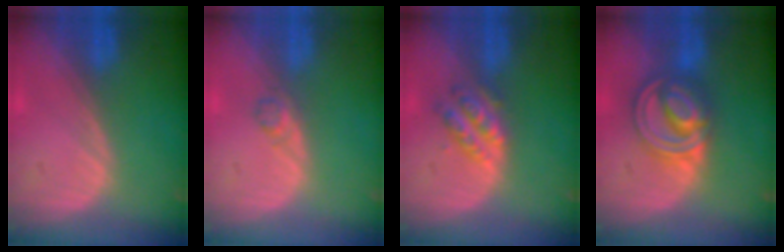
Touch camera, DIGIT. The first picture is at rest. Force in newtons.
{"total": 1.4, "press": 1.4, "slide": 0.1}
{"total": 4.7, "press": 4.2, "slide": 2.2}
{"total": 8.6, "press": 7.2, "slide": 4.7}